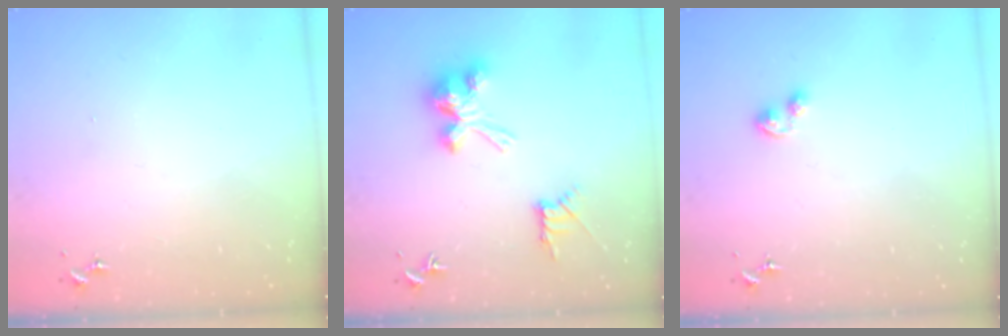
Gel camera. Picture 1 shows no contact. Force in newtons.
{"total": 13.9, "press": 13.9, "slide": 0.3}
{"total": 3.0, "press": 3.0, "slide": 0.4}